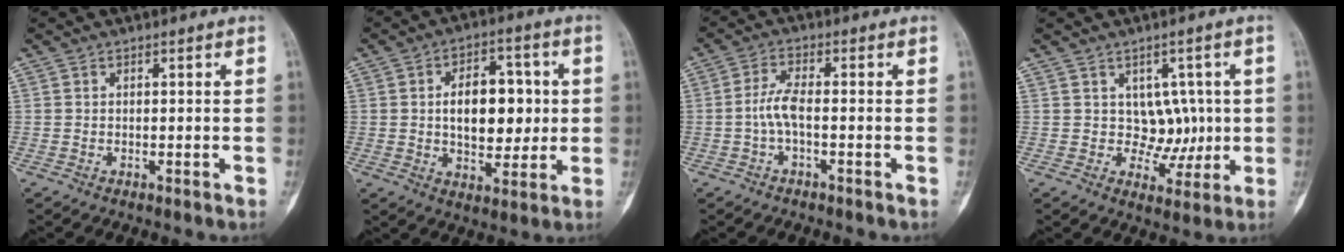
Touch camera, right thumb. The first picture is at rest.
{"total": 13.0, "force": [1.0, 7.7, 10.5], "torque": [-0.115, 0.007, 0.018]}
{"total": 4.2, "force": [-1.0, 1.3, 3.9], "torque": [-0.088, 0.013, -0.024]}
{"total": 6.1, "force": [0.8, 4.9, 3.5], "torque": [-0.006, -0.007, 0.019]}